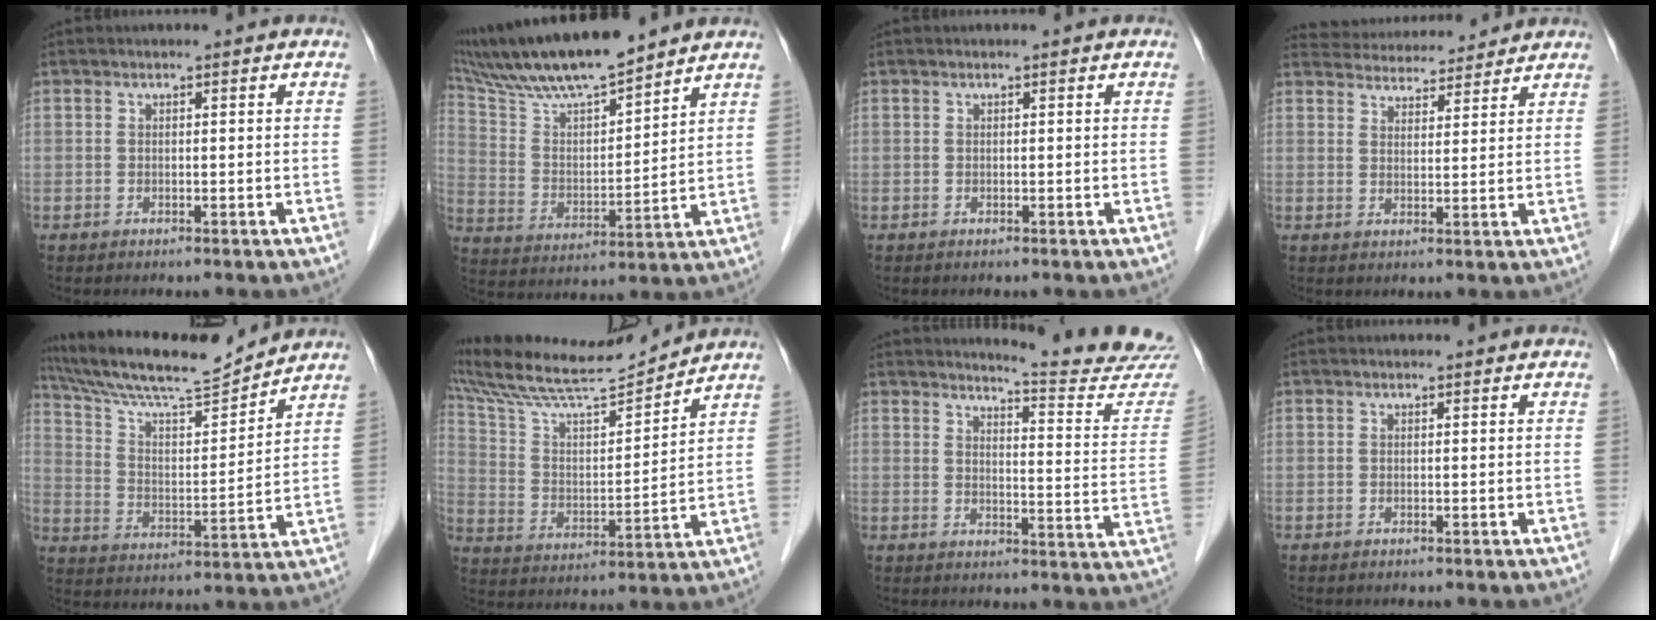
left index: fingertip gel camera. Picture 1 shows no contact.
{"total": 14.8, "force": [13.0, 1.2, 7.1], "torque": [-0.138, 0.007, 0.243]}
{"total": 0.0}
{"total": 10.5, "force": [10.1, 2.2, 1.9], "torque": [-0.025, 0.021, 0.141]}
{"total": 15.7, "force": [14.5, 0.9, 5.9], "torque": [-0.114, 0.002, 0.249]}
{"total": 16.5, "force": [15.4, 0.7, 6.1], "torque": [-0.121, 0.005, 0.268]}
{"total": 15.2, "force": [15.0, -1.0, 2.5], "torque": [-0.029, -0.125, 0.160]}
{"total": 0.0}